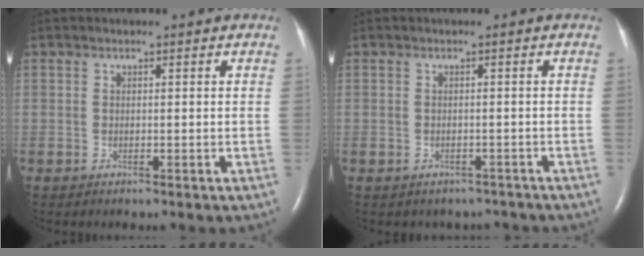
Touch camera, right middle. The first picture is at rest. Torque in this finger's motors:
{"motor_torque": [0.11, -0.10, 0.01, 0.00]}